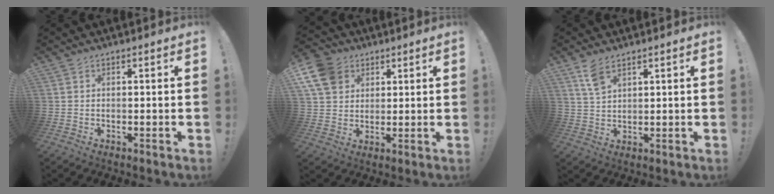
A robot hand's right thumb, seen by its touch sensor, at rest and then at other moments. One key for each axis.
{"total": 11.0, "fx": 4.8, "fy": 8.8, "fz": 4.6, "tx": -0.084, "ty": -0.025, "tz": 0.098}
{"total": 5.7, "fx": 3.6, "fy": 2.3, "fz": 3.8, "tx": -0.066, "ty": -0.016, "tz": 0.067}